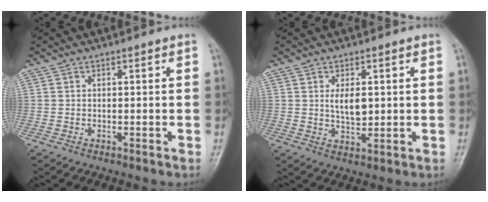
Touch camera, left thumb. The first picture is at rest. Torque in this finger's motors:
{"motor_torque": [0.78, 0.80, 0.79, 0.06, 0.19]}